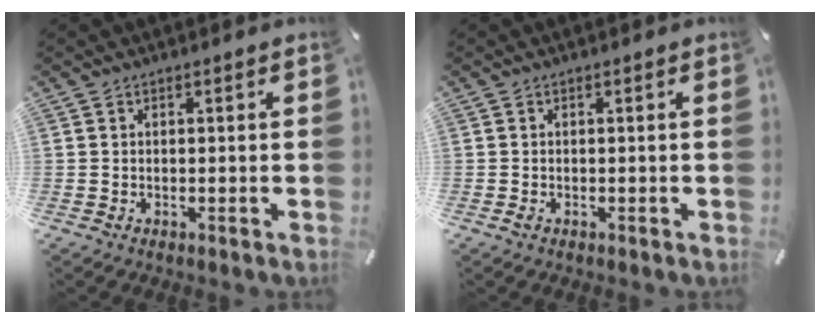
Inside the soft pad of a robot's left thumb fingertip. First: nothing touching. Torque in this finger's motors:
{"motor_torque": [0.11, 0.42, 0.05, -0.21, 0.03]}